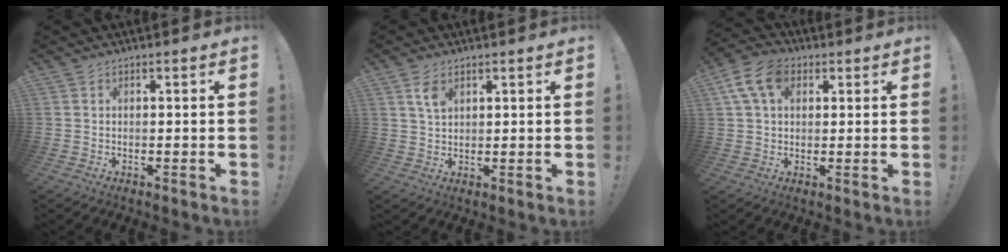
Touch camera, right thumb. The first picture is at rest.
{"total": 4.5, "force": [2.5, 2.5, 2.9], "torque": [-0.041, -0.013, 0.042]}
{"total": 10.8, "force": [4.0, 7.3, 6.9], "torque": [-0.125, 0.002, 0.078]}